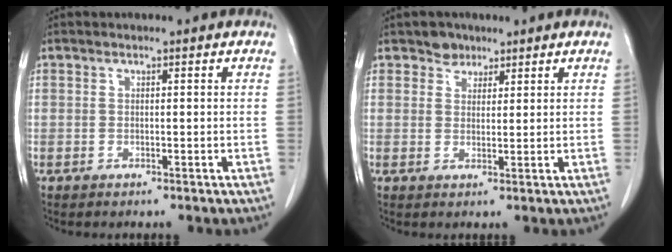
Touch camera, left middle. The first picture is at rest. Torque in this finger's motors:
{"motor_torque": [0.00, -0.01, -0.02, -0.01]}